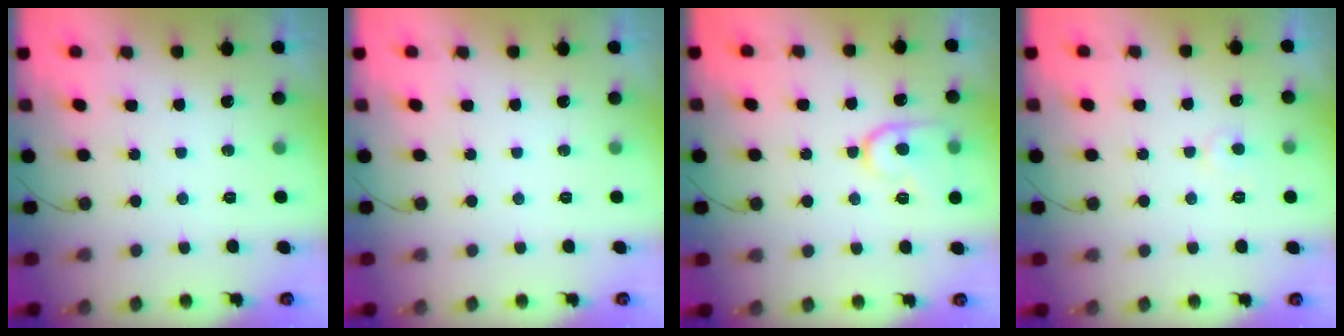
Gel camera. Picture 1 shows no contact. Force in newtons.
{"total": 0.0}
{"total": 12.1, "press": 12.1, "slide": 1.2}
{"total": 3.9, "press": 3.9, "slide": 0.3}